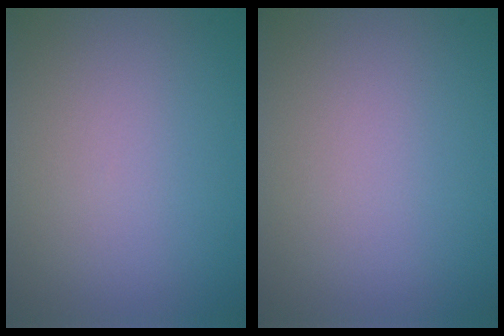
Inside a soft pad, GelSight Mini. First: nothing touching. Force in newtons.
{"total": 0.0}